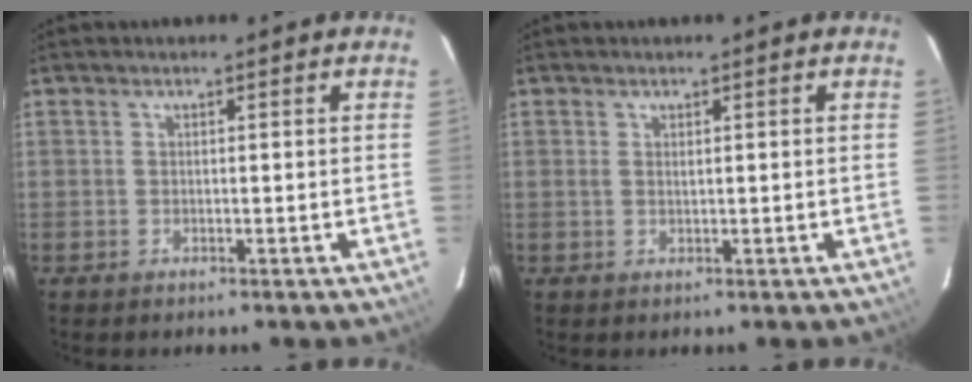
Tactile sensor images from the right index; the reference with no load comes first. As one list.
[{"total": 0.7, "force": [0.3, 0.4, 0.6], "torque": [-0.011, 0.001, 0.005]}]